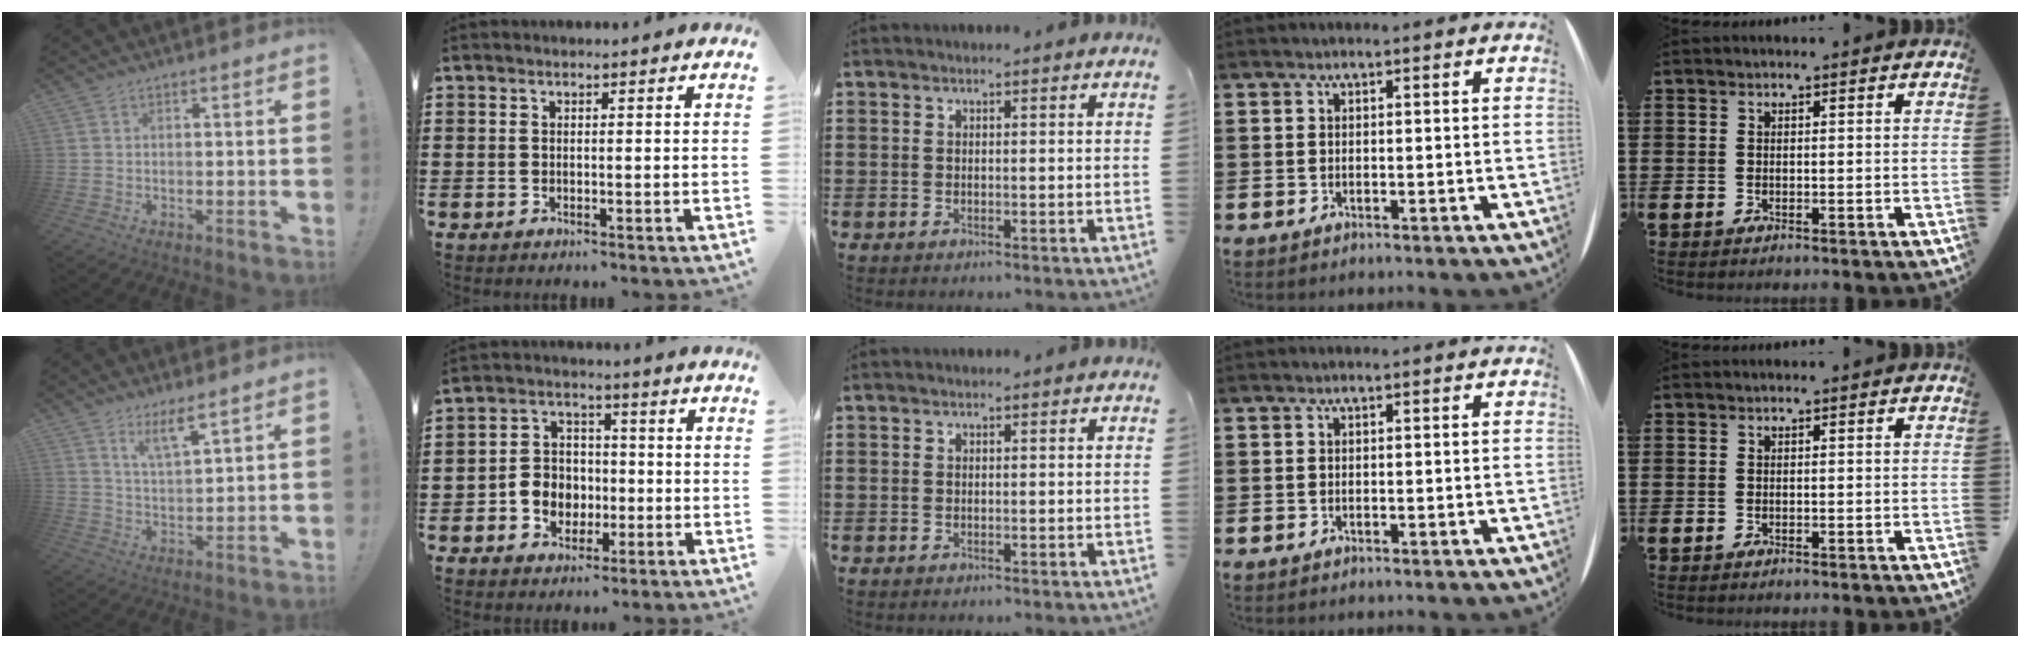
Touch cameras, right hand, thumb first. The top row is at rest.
{"thumb": {"total": 7.2, "force": [5.4, 1.2, 4.7], "torque": [-0.082, -0.027, 0.091]}, "index": {"total": 5.3, "force": [-1.7, 4.8, 1.7], "torque": [-0.036, 0.011, -0.033]}}